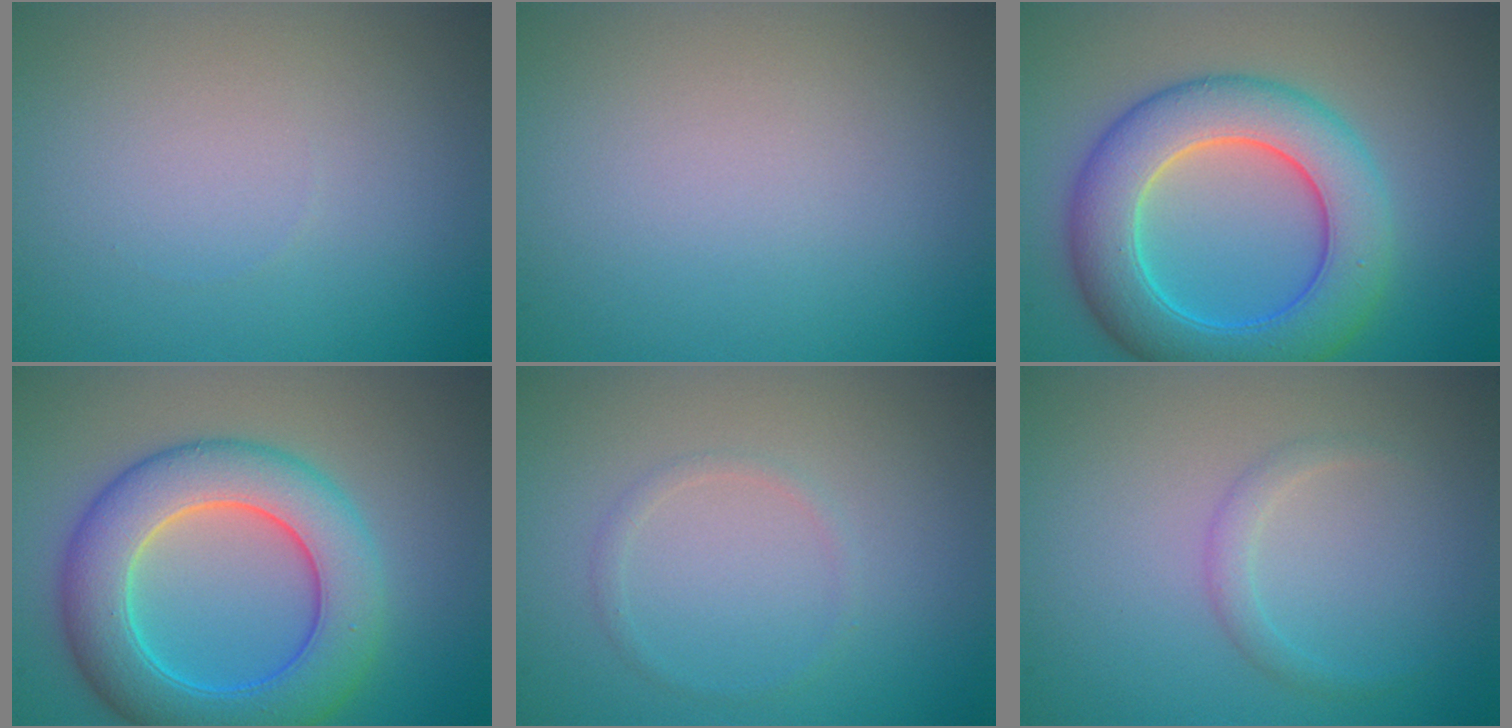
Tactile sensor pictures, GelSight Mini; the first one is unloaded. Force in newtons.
{"total": 0.0}
{"total": 8.8, "press": 8.8, "slide": 0.1}
{"total": 8.8, "press": 8.8, "slide": 0.1}
{"total": 0.9, "press": 0.9, "slide": 0.1}
{"total": 1.2, "press": 1.2, "slide": 0.0}